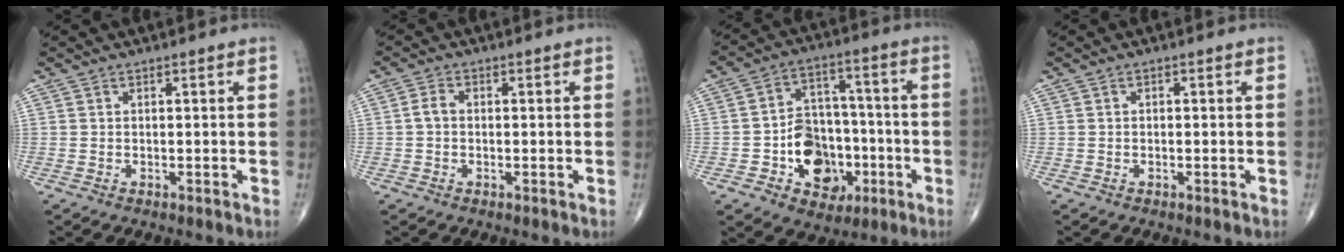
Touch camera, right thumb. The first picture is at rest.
{"total": 2.3, "force": [-0.1, 1.6, 1.6], "torque": [-0.029, 0.007, -0.007]}
{"total": 13.3, "force": [-4.3, 9.9, 7.8], "torque": [-0.068, 0.039, -0.063]}
{"total": 0.0}